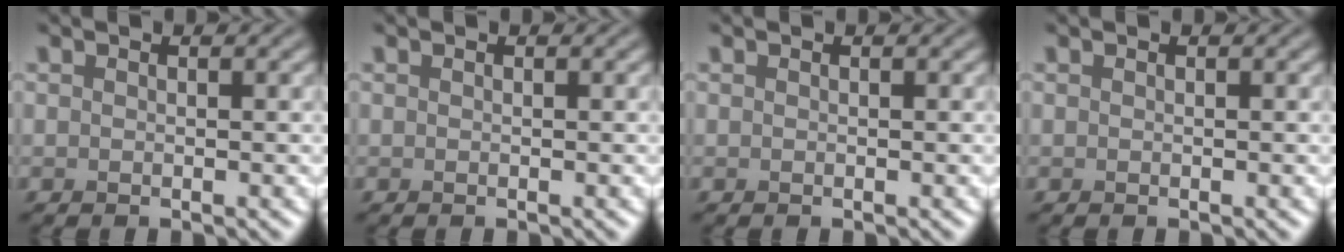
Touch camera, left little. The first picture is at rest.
{"total": 0.0}
{"total": 0.0}
{"total": 0.0}